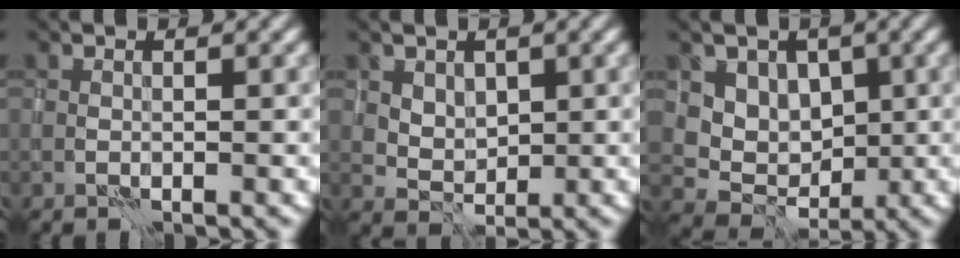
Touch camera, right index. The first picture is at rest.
{"total": 2.3, "force": [1.1, 1.8, 0.8], "torque": [-0.014, -0.013, 0.032]}
{"total": 5.0, "force": [1.8, 4.2, 1.9], "torque": [-0.032, -0.013, 0.032]}